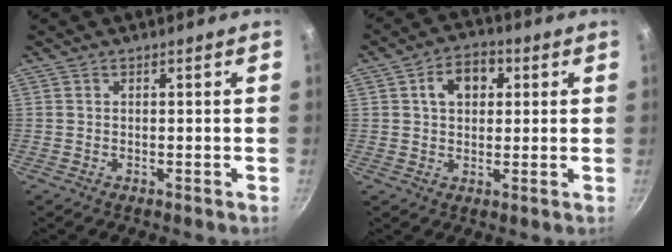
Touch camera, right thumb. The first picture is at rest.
{"total": 7.4, "force": [2.1, 5.3, 4.7], "torque": [-0.044, 0.008, 0.024]}